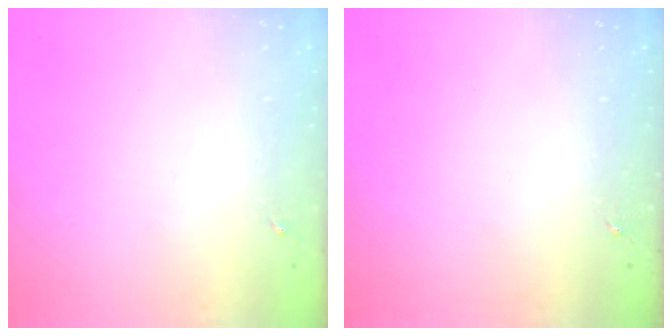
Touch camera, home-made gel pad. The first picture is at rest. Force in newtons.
{"total": 0.0}